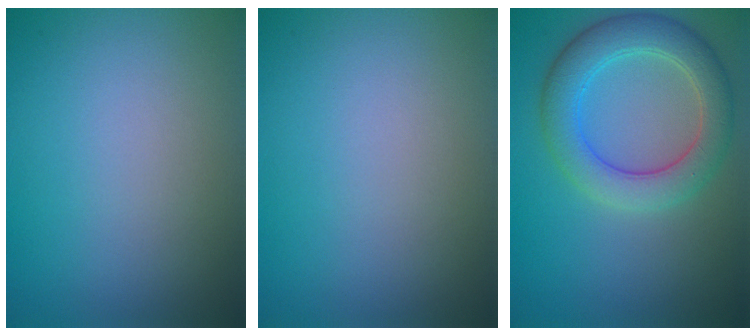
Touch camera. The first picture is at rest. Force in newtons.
{"total": 0.0}
{"total": 5.3, "press": 5.3, "slide": 0.2}